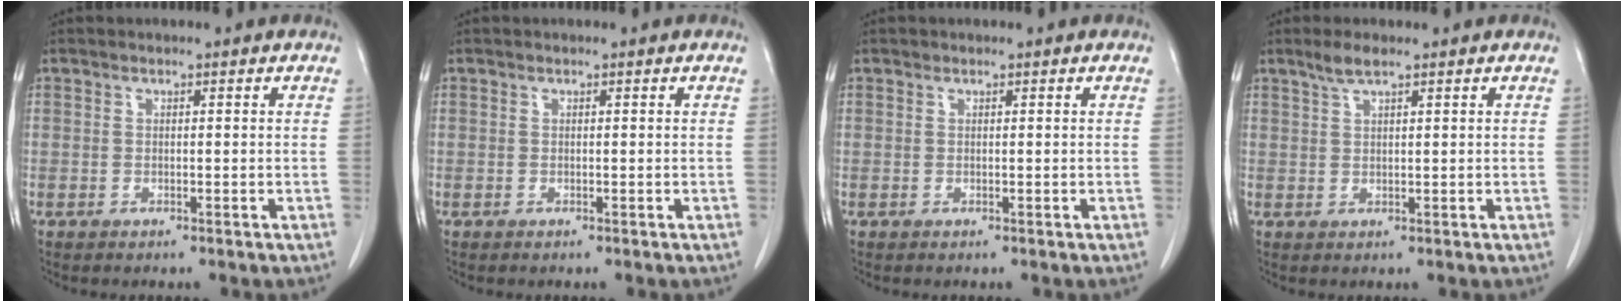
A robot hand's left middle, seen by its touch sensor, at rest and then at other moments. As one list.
[{"total": 0.0}, {"total": 0.0}, {"total": 2.4, "force": [1.8, 0.2, 1.6], "torque": [-0.038, 0.003, 0.038]}]